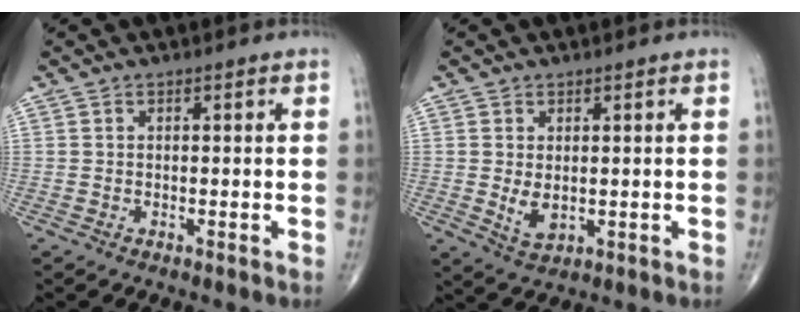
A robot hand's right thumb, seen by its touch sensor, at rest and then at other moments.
{"total": 3.6, "force": [0.1, 2.2, 2.9], "torque": [-0.048, -0.010, 0.011]}